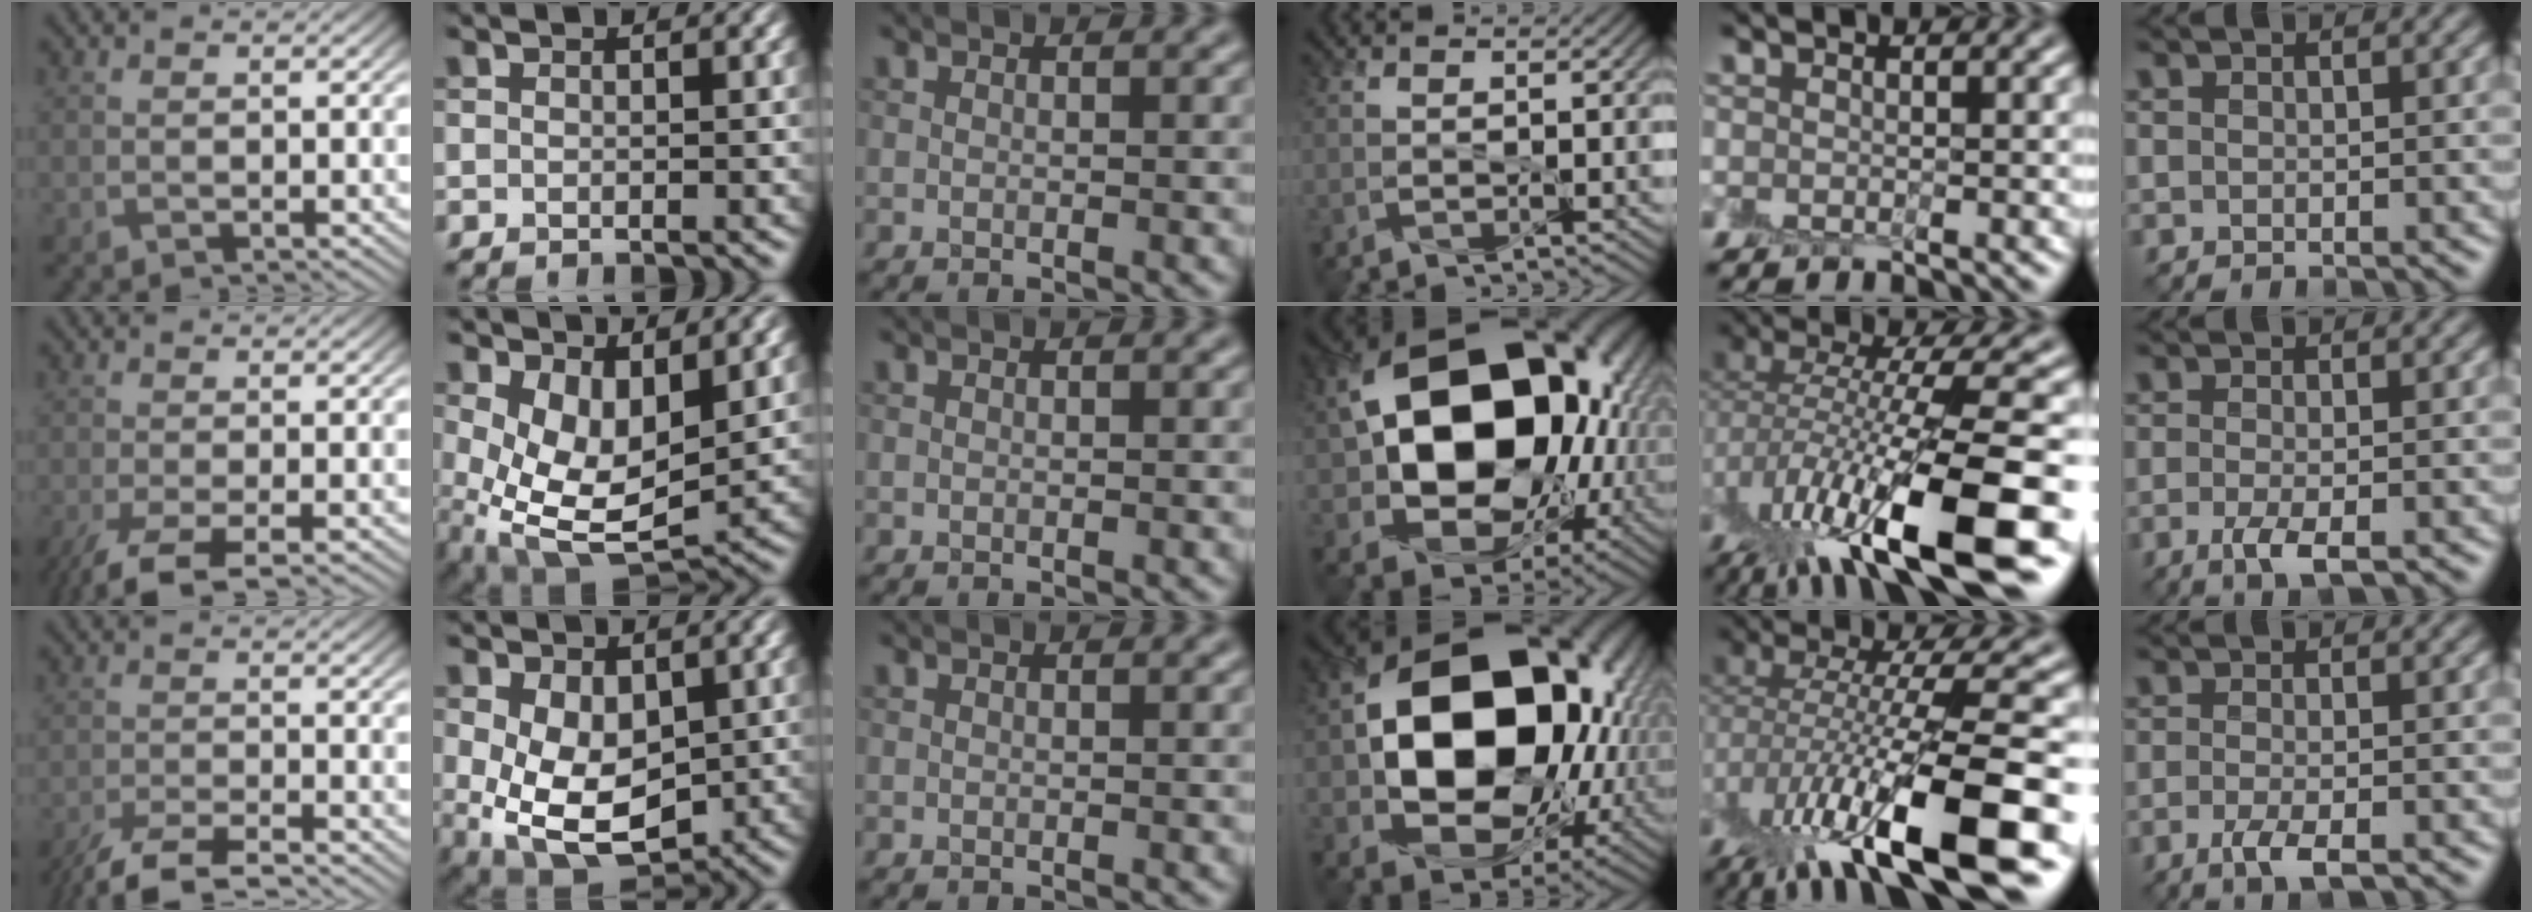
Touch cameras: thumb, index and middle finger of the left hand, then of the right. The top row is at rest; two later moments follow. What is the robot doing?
{"motion": "peel", "object": "envelope seal"}